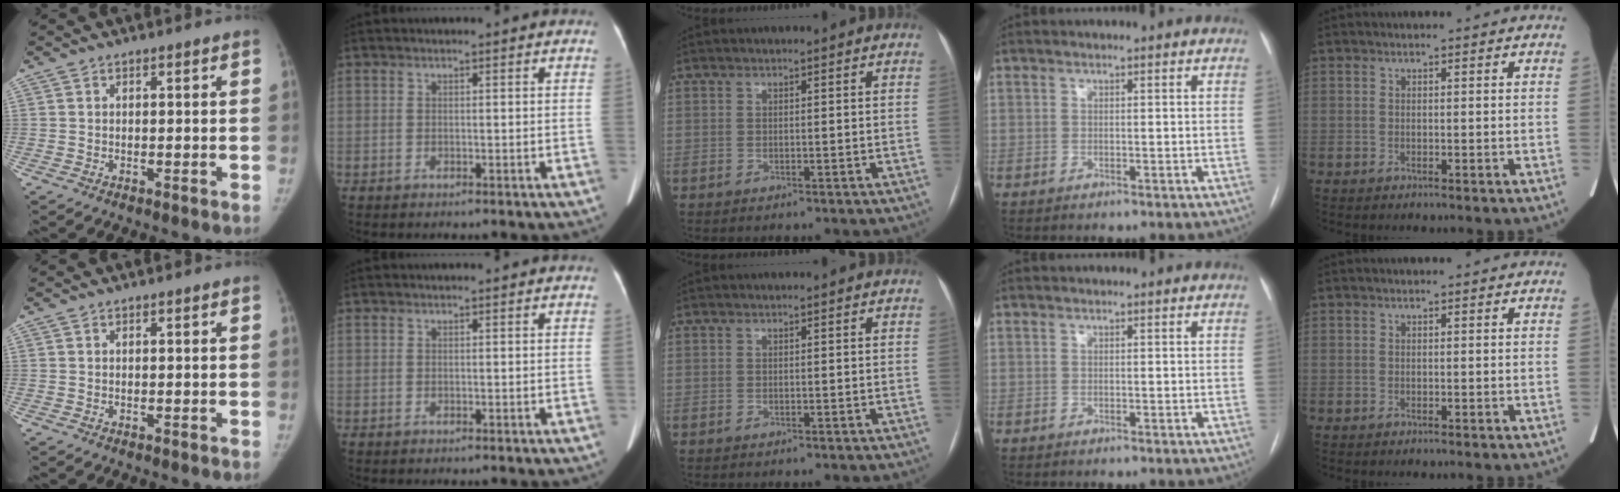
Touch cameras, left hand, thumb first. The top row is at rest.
{}